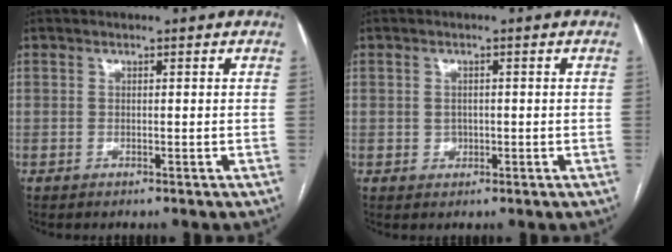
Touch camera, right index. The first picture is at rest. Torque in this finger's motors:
{"motor_torque": [-0.04, 0.00, -0.02, 0.00]}